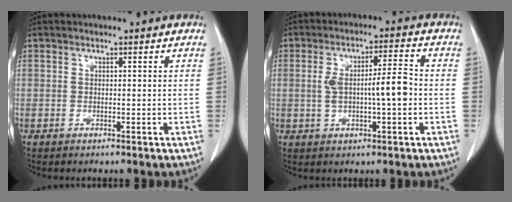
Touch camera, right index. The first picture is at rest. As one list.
[{"total": 7.3, "force": [-0.5, 1.3, 7.2], "torque": [-0.131, 0.014, -0.006]}]